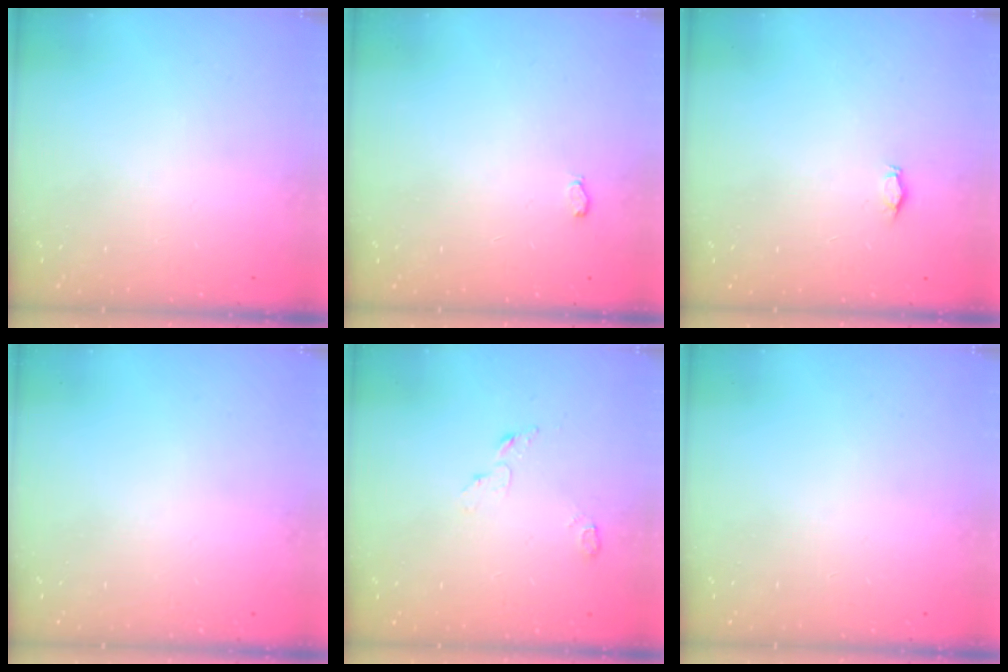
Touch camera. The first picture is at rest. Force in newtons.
{"total": 5.2, "press": 4.9, "slide": 1.5}
{"total": 2.9, "press": 2.9, "slide": 0.5}
{"total": 0.0}
{"total": 3.5, "press": 3.5, "slide": 0.4}
{"total": 0.0}